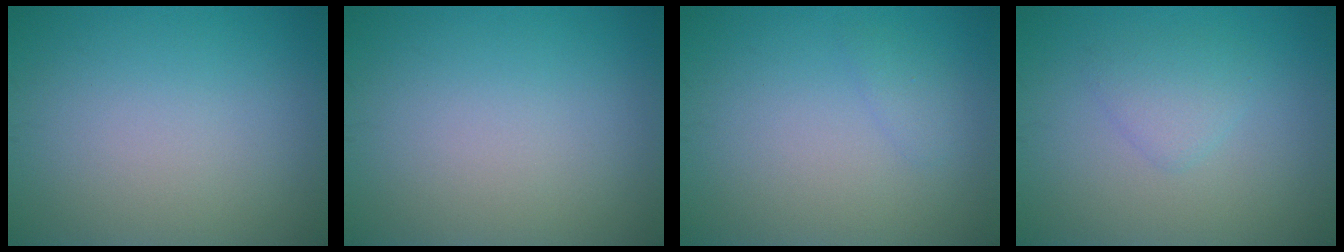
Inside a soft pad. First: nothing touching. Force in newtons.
{"total": 0.0}
{"total": 0.9, "press": 0.9, "slide": 0.1}
{"total": 1.9, "press": 1.8, "slide": 0.1}